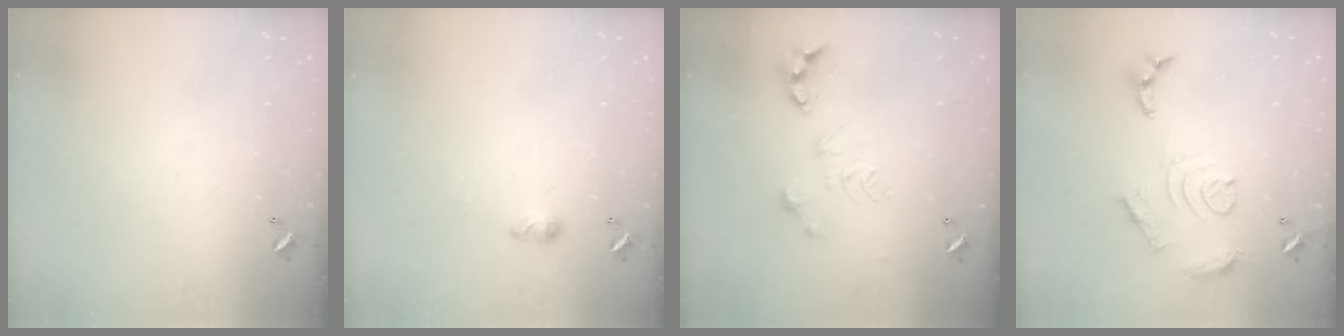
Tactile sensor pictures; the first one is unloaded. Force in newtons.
{"total": 4.9, "press": 4.8, "slide": 0.7}
{"total": 0.0}
{"total": 13.0, "press": 12.9, "slide": 1.1}